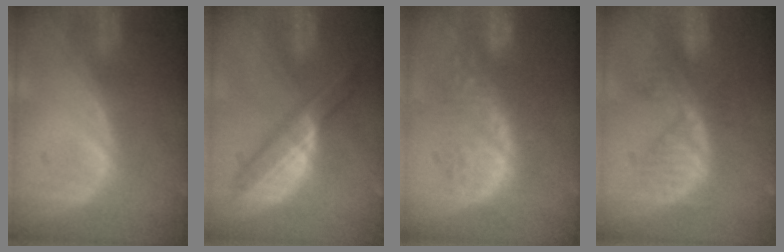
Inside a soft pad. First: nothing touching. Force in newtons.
{"total": 6.0, "press": 6.0, "slide": 0.1}
{"total": 9.1, "press": 8.5, "slide": 3.2}
{"total": 6.0, "press": 5.9, "slide": 0.6}